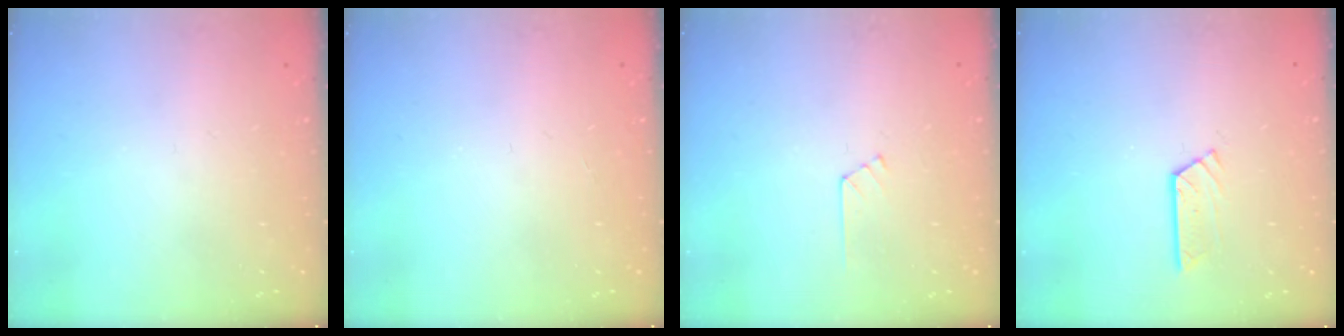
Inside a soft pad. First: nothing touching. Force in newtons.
{"total": 0.0}
{"total": 3.8, "press": 3.8, "slide": 0.3}
{"total": 5.3, "press": 5.3, "slide": 0.2}